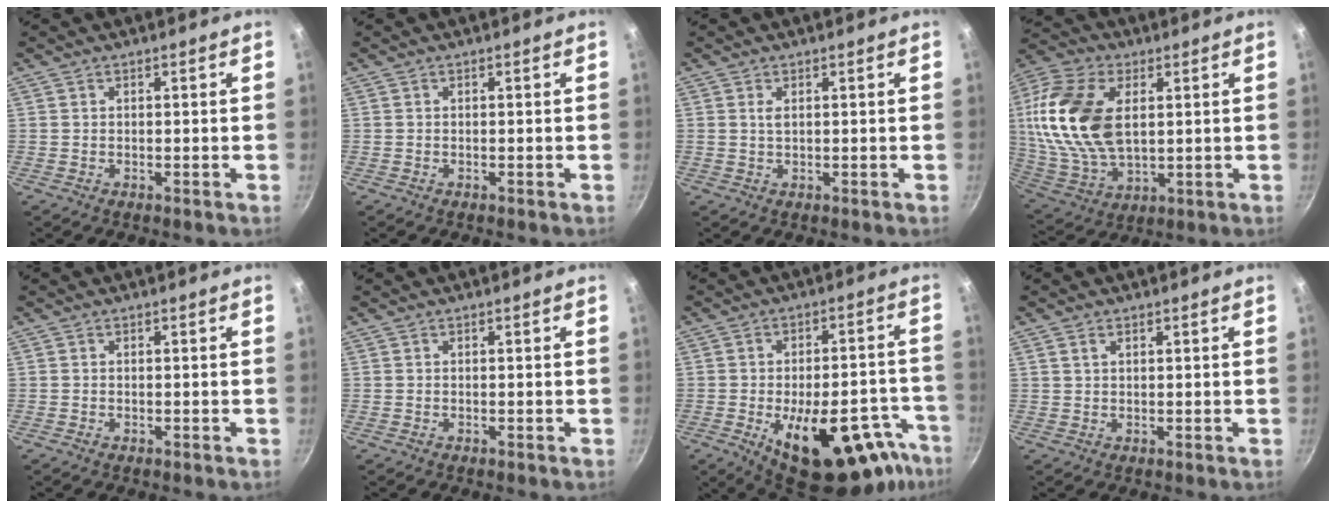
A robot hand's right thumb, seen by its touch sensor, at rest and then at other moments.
{"total": 0.0}
{"total": 1.0, "force": [0.3, 0.4, 0.9], "torque": [-0.016, -0.003, 0.006]}
{"total": 21.0, "force": [4.0, 12.6, 16.3], "torque": [-0.325, -0.010, 0.078]}
{"total": 0.0}
{"total": 0.0}
{"total": 23.9, "force": [-11.3, 11.2, 17.8], "torque": [-0.185, 0.031, -0.143]}
{"total": 1.6, "force": [0.9, 0.9, 0.9], "torque": [-0.013, -0.001, 0.016]}